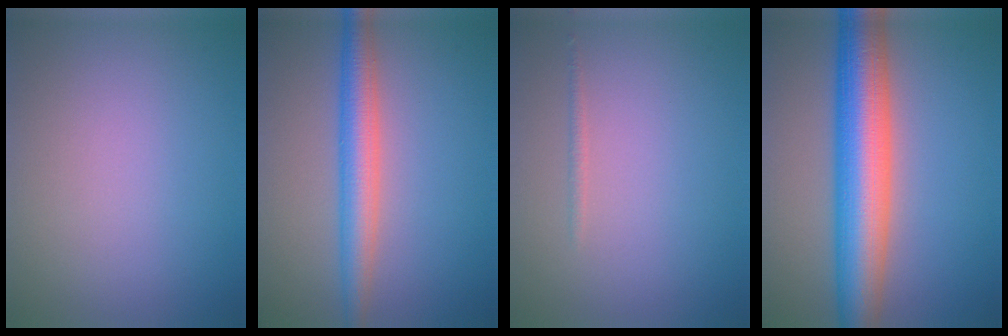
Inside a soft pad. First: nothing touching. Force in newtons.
{"total": 4.3, "press": 4.3, "slide": 0.1}
{"total": 0.6, "press": 0.6, "slide": 0.0}
{"total": 9.4, "press": 9.4, "slide": 0.3}